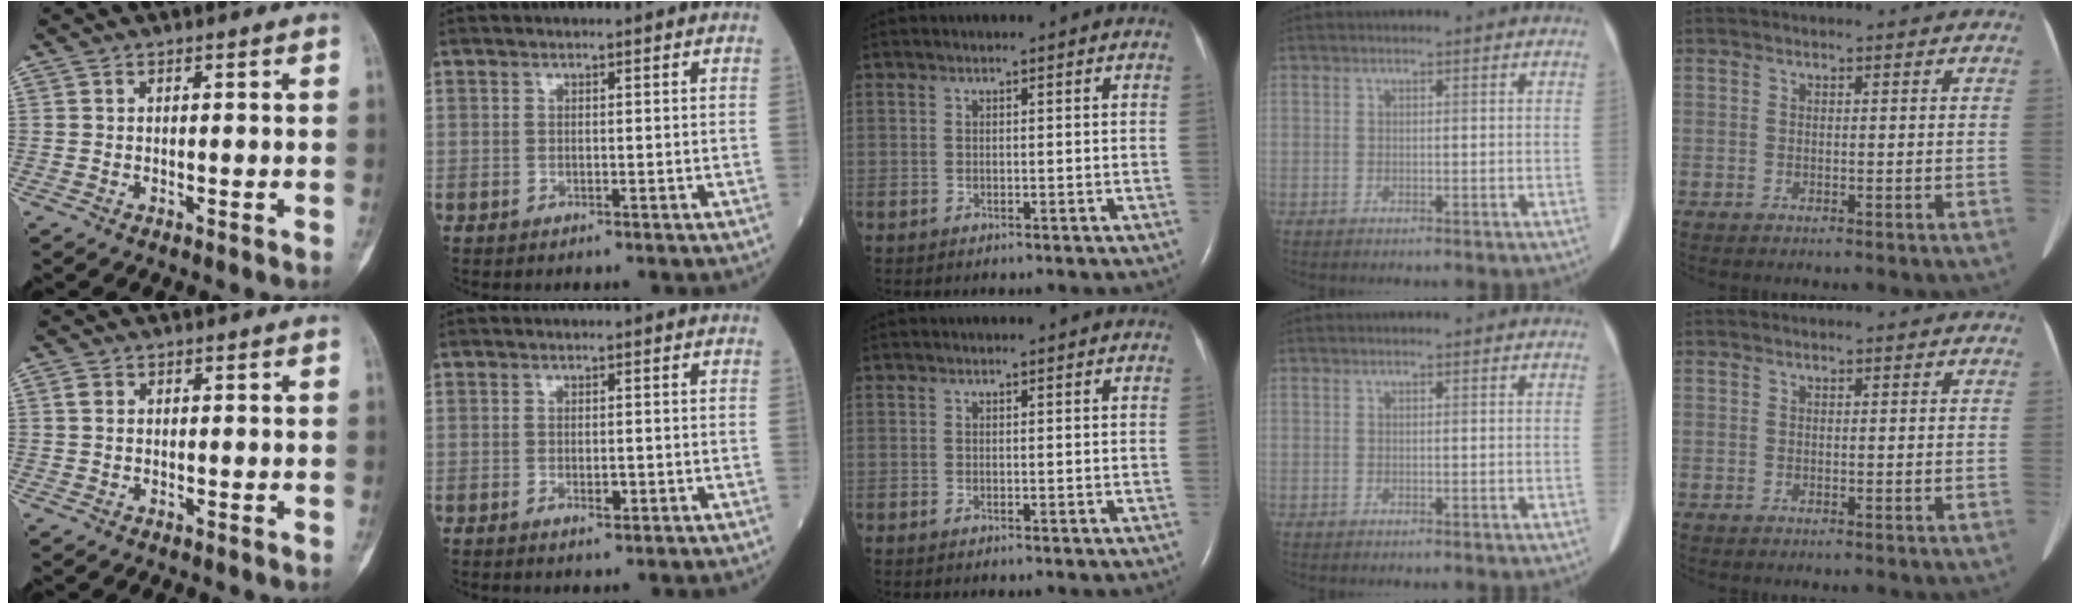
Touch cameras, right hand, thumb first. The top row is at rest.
{"thumb": {"total": 1.1, "force": [0.3, 0.8, 0.7], "torque": [-0.012, 0.002, 0.004]}, "index": {"total": 1.6, "force": [-0.6, 0.6, 1.4], "torque": [-0.024, -0.001, -0.007]}}